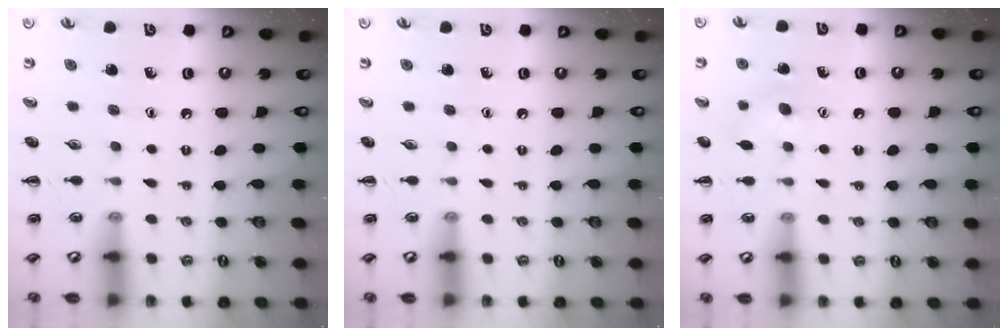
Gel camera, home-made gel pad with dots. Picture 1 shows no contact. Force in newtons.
{"total": 0.0}
{"total": 6.1, "press": 5.9, "slide": 1.3}